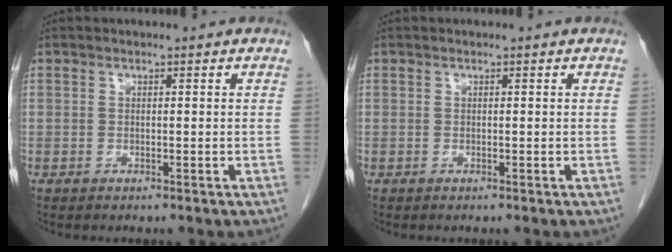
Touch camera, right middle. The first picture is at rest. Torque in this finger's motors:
{"motor_torque": [-0.07, -0.06, 0.00, 0.00]}